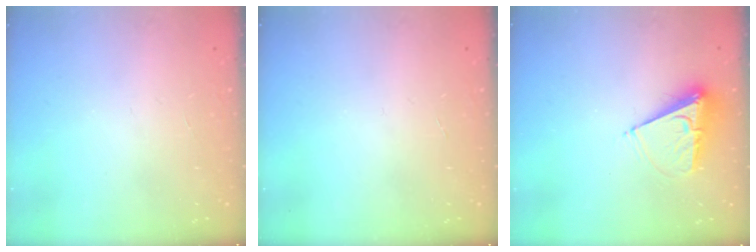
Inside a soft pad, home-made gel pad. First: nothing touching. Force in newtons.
{"total": 0.0}
{"total": 8.7, "press": 8.6, "slide": 0.7}